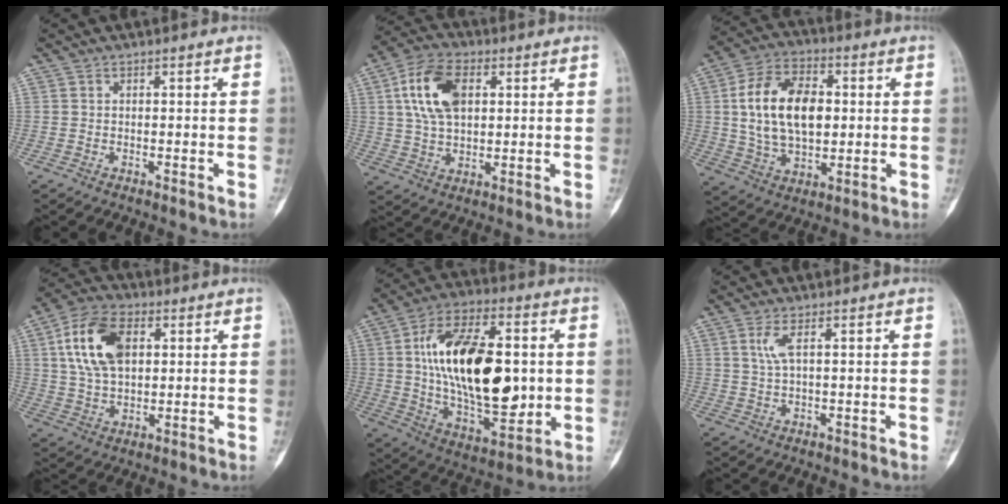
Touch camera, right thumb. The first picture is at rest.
{"total": 12.7, "force": [3.5, 7.5, 9.6], "torque": [-0.176, 0.006, 0.062]}
{"total": 16.8, "force": [2.0, 10.1, 13.3], "torque": [-0.219, 0.008, 0.035]}
{"total": 14.0, "force": [3.9, 8.4, 10.5], "torque": [-0.192, 0.006, 0.071]}
{"total": 26.4, "force": [2.0, 13.6, 22.6], "torque": [-0.359, -0.009, 0.039]}
{"total": 3.1, "force": [1.2, 0.6, 2.8], "torque": [-0.072, 0.001, 0.030]}